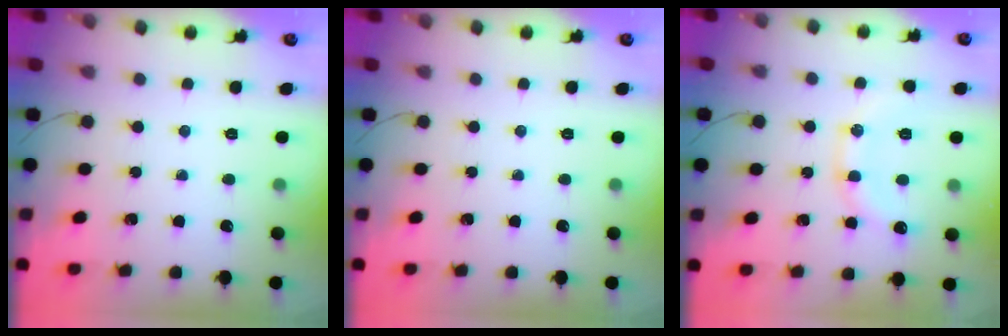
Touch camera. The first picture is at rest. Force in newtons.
{"total": 0.0}
{"total": 12.5, "press": 12.4, "slide": 1.0}